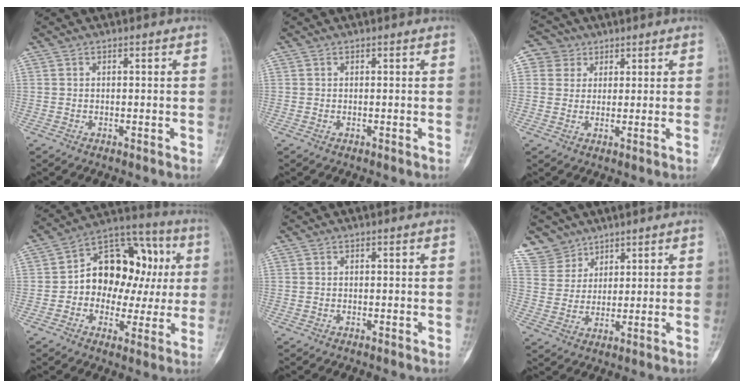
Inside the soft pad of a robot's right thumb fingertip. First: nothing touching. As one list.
[{"total": 0.0}, {"total": 4.7, "force": [2.0, 4.2, 0.1], "torque": [0.019, -0.001, 0.029]}, {"total": 17.8, "force": [1.4, 12.8, 12.3], "torque": [-0.117, 0.044, 0.014]}, {"total": 0.0}, {"total": 6.3, "force": [4.9, 3.8, -0.9], "torque": [0.045, -0.032, 0.097]}]